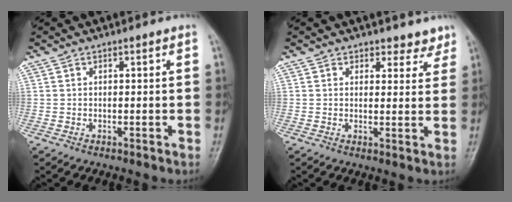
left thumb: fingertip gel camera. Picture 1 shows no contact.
{"total": 4.1, "force": [3.4, 2.4, 0.1], "torque": [0.030, -0.023, 0.031]}